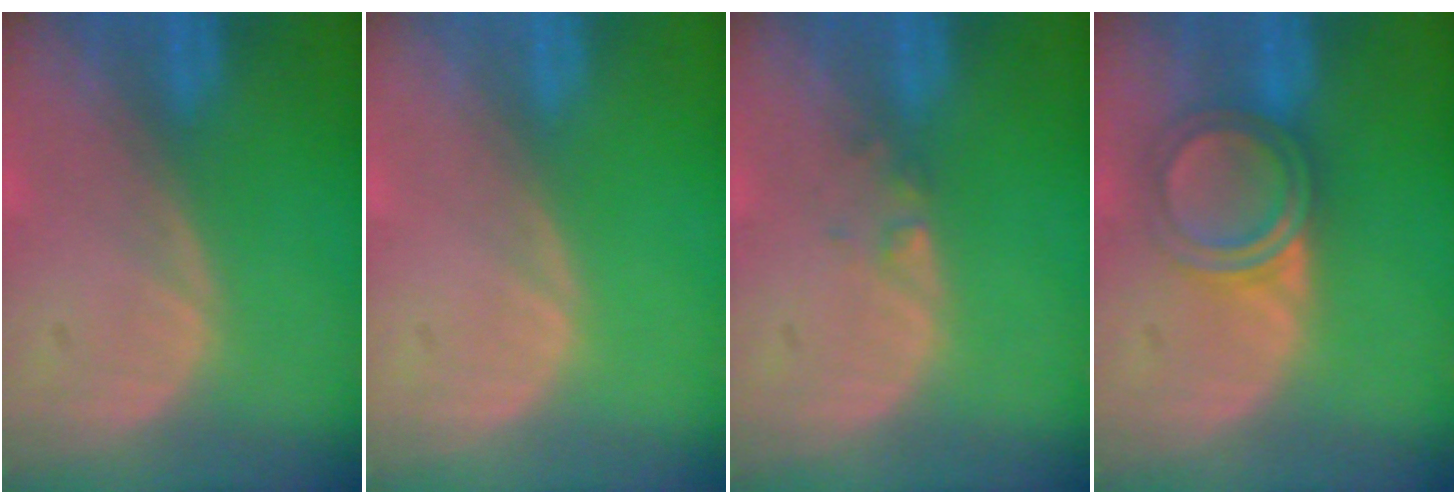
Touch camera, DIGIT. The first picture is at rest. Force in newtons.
{"total": 0.0}
{"total": 0.9, "press": 0.9, "slide": 0.1}
{"total": 5.0, "press": 4.7, "slide": 1.6}